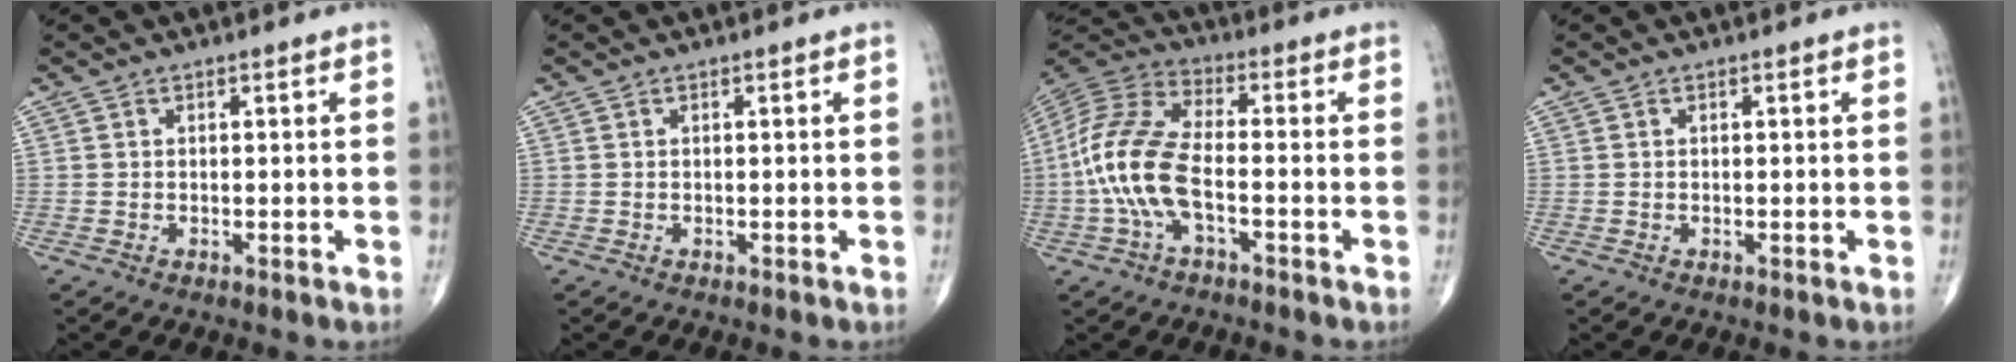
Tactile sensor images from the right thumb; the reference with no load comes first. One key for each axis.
{"total": 0.0}
{"total": 14.1, "fx": -3.0, "fy": 6.2, "fz": 12.2, "tx": -0.277, "ty": 0.034, "tz": -0.063}
{"total": 0.0}